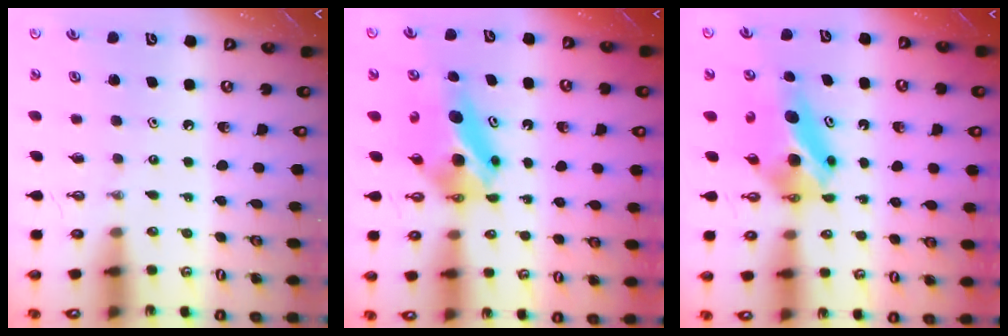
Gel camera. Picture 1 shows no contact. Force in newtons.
{"total": 7.8, "press": 7.4, "slide": 2.3}
{"total": 7.8, "press": 7.4, "slide": 2.3}